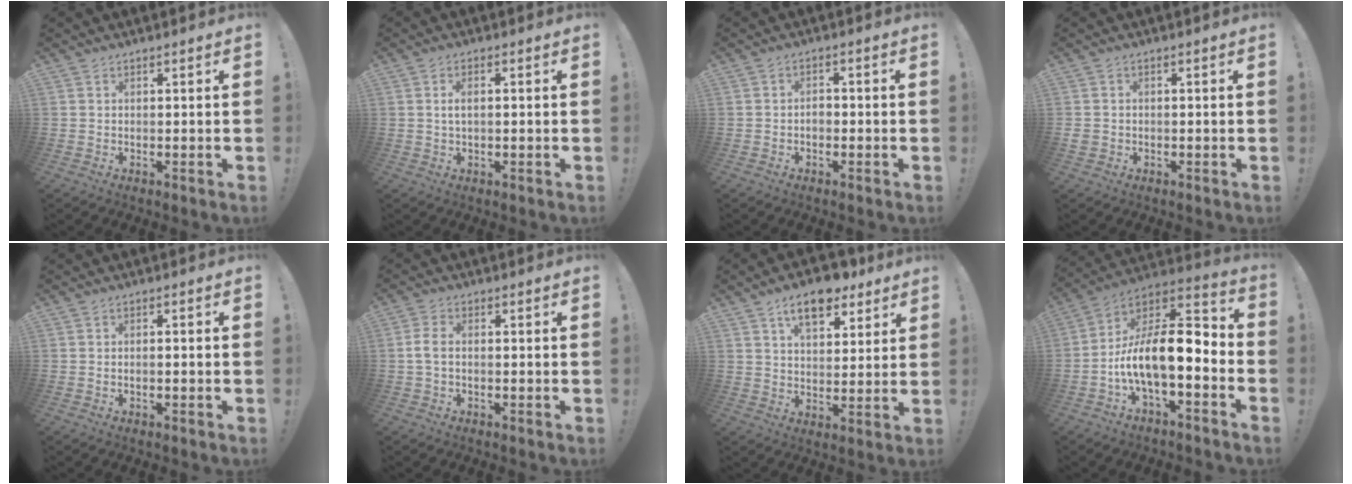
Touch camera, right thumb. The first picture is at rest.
{"total": 2.6, "force": [0.2, 1.0, 2.3], "torque": [-0.038, 0.004, 0.002]}
{"total": 2.1, "force": [-1.0, 1.5, 1.2], "torque": [-0.022, 0.006, -0.018]}
{"total": 1.9, "force": [-0.2, 1.6, 0.9], "torque": [-0.024, 0.005, 0.000]}
{"total": 1.1, "force": [-0.8, 0.1, 0.7], "torque": [-0.013, 0.003, -0.014]}
{"total": 3.8, "force": [-0.3, 1.9, 3.2], "torque": [-0.077, 0.009, -0.007]}
{"total": 11.0, "force": [7.0, 5.8, 6.2], "torque": [-0.087, -0.035, 0.122]}
{"total": 14.4, "force": [-3.0, 5.6, 13.0], "torque": [-0.234, 0.004, -0.048]}